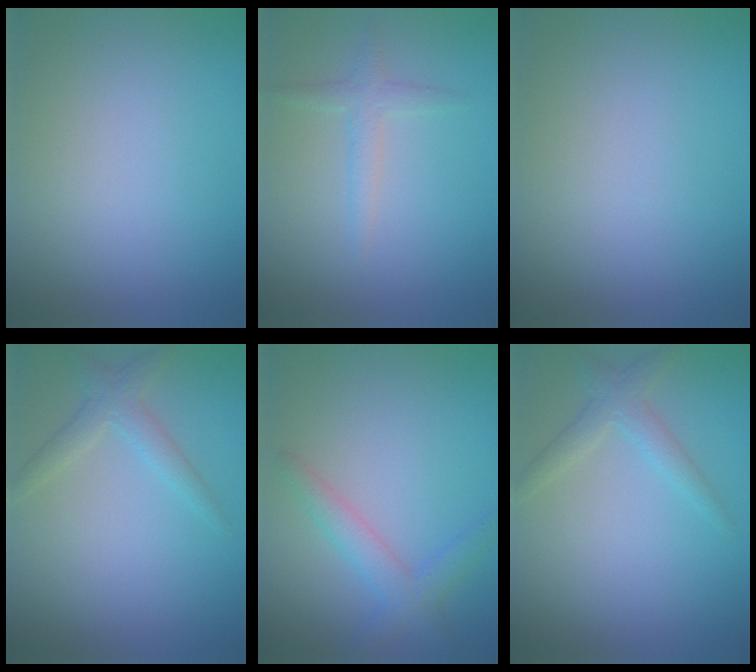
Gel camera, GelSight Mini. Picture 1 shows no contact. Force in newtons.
{"total": 1.7, "press": 1.7, "slide": 0.1}
{"total": 0.0}
{"total": 2.2, "press": 2.1, "slide": 0.1}
{"total": 2.9, "press": 2.9, "slide": 0.1}
{"total": 2.2, "press": 2.1, "slide": 0.1}